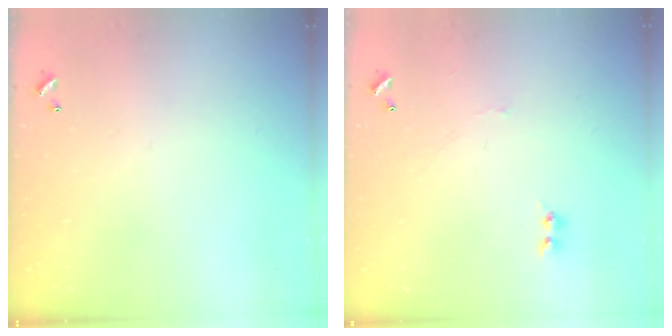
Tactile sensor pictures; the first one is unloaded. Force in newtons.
{"total": 1.5, "press": 1.4, "slide": 0.6}